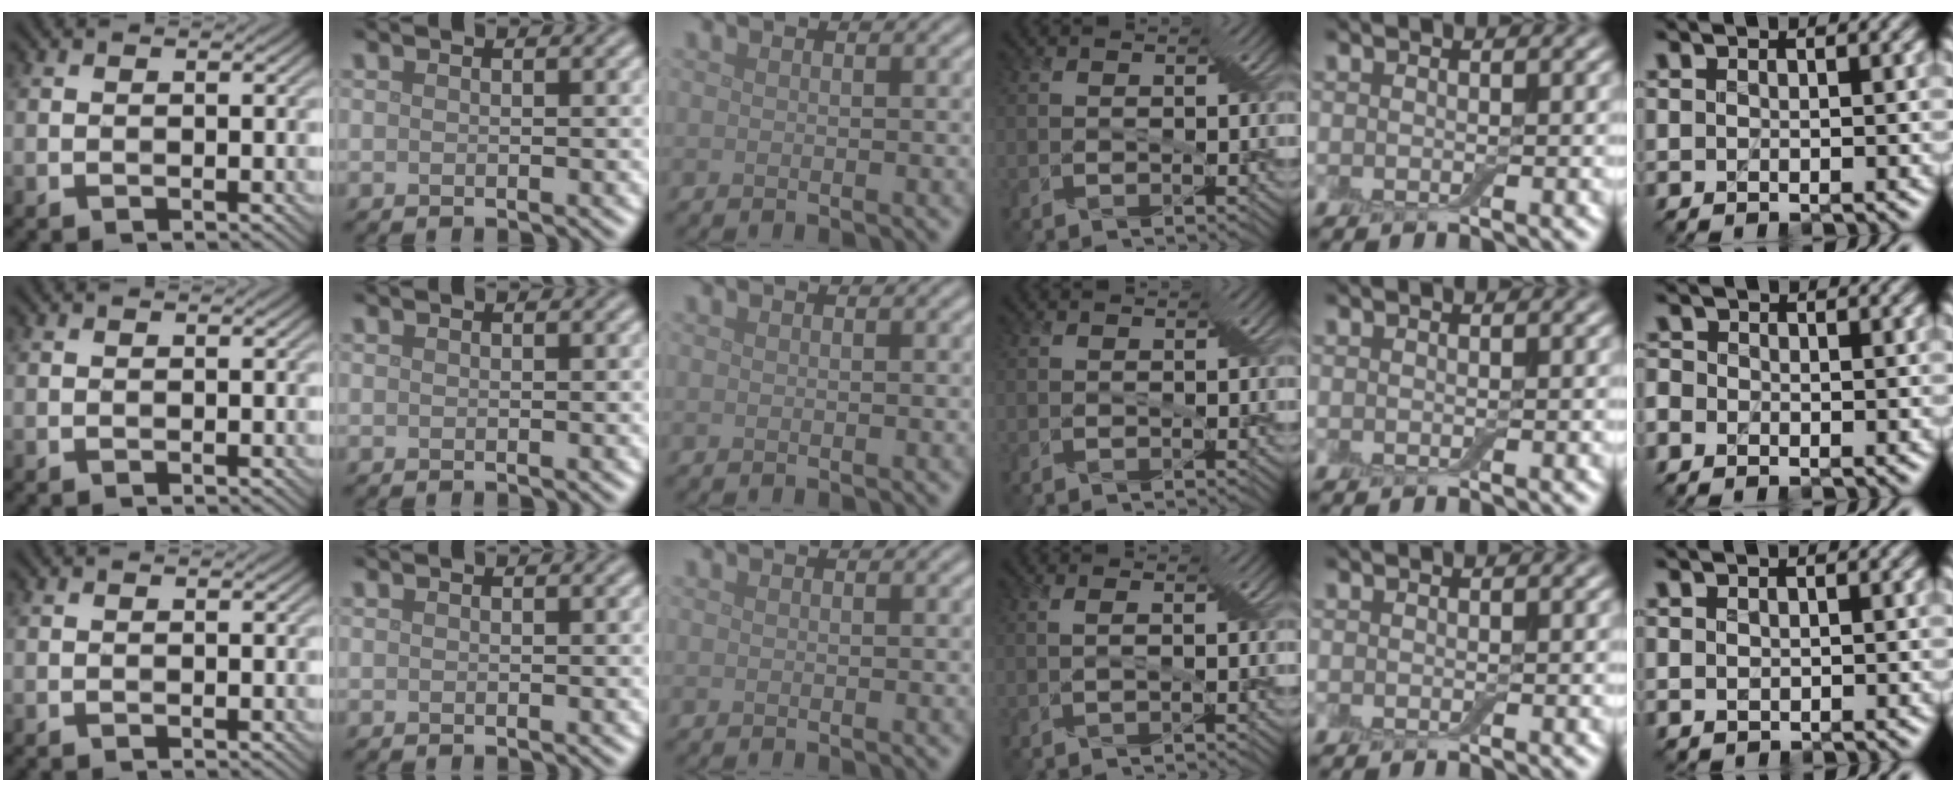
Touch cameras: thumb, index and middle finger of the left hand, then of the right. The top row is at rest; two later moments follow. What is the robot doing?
{"motion": "cut", "object": "aluminum foil"}